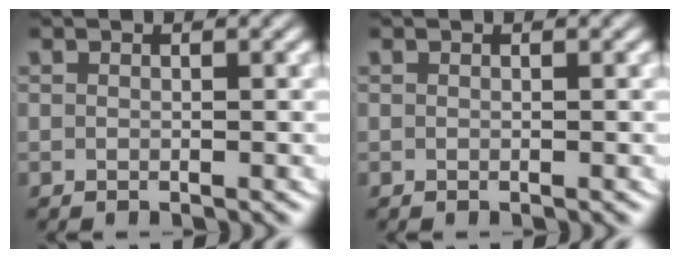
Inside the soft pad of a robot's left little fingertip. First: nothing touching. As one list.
[{"total": 0.0}]